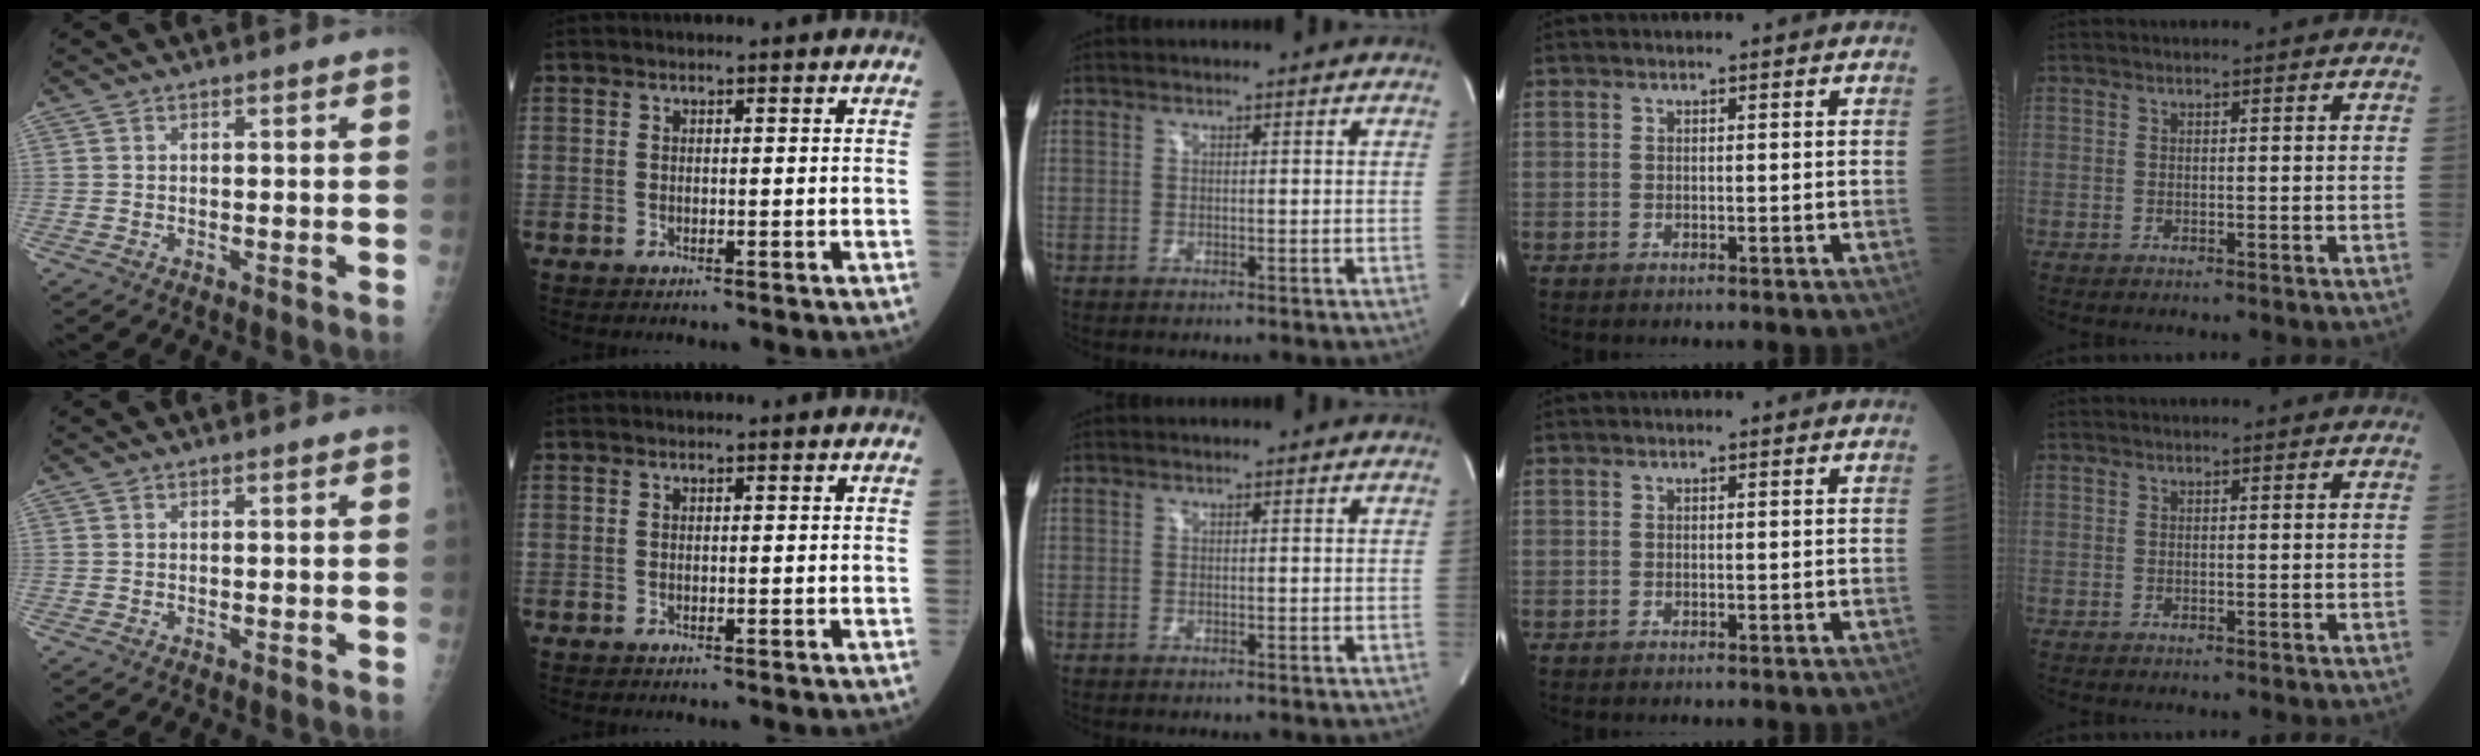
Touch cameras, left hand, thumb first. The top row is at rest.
{}